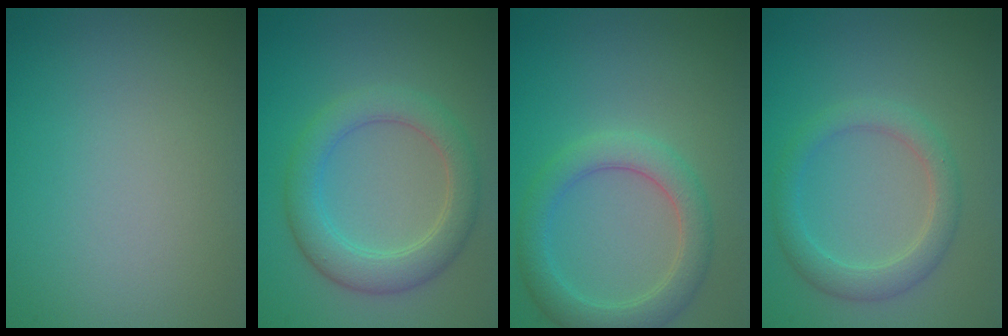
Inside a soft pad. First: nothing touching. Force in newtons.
{"total": 4.3, "press": 4.3, "slide": 0.3}
{"total": 4.0, "press": 4.0, "slide": 0.1}
{"total": 2.9, "press": 2.9, "slide": 0.2}